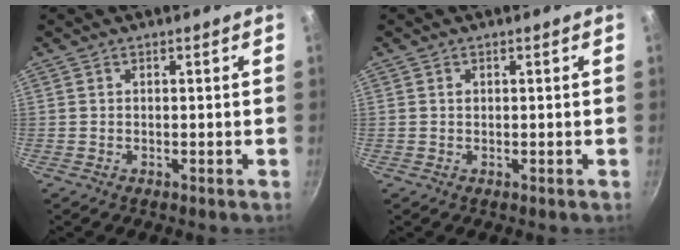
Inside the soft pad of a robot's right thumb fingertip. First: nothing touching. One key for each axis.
{"total": 0.6, "fx": 0.1, "fy": 0.6, "fz": 0.3, "tx": -0.002, "ty": 0.003, "tz": 0.002}